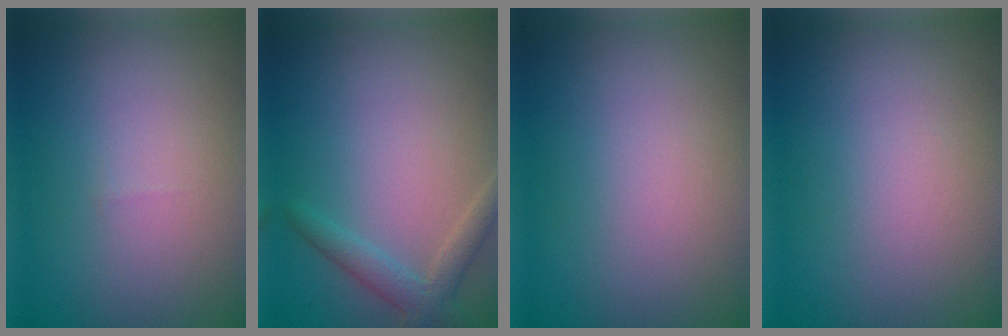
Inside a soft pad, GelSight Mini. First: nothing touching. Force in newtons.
{"total": 2.4, "press": 2.4, "slide": 0.1}
{"total": 0.0}
{"total": 0.0}